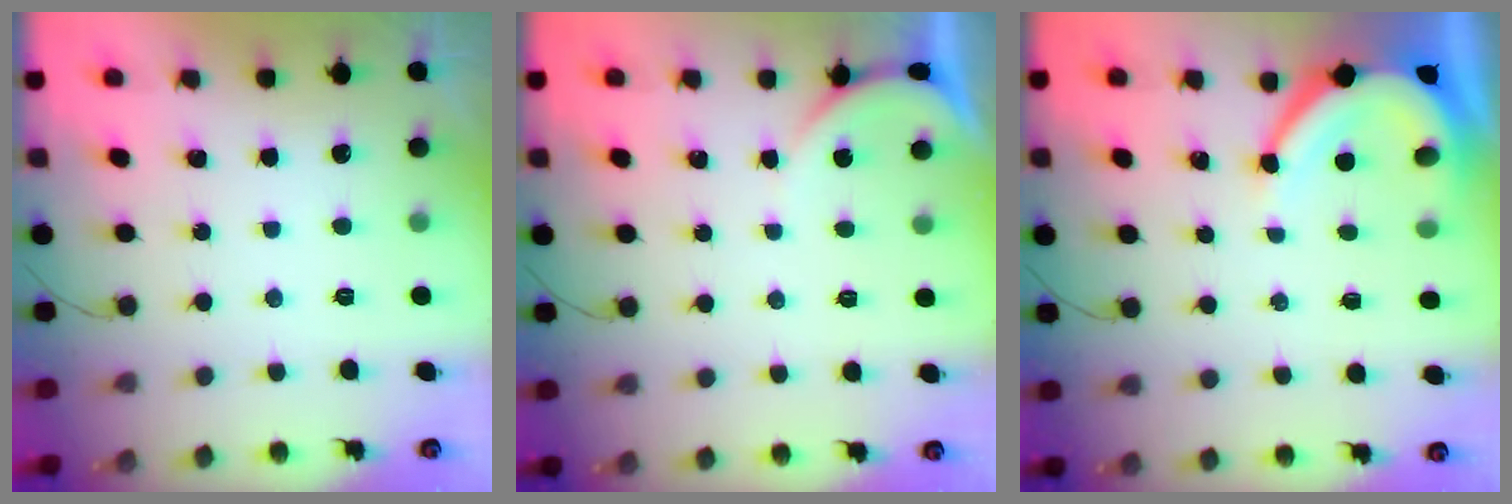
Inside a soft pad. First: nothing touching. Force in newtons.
{"total": 1.6, "press": 1.6, "slide": 0.1}
{"total": 9.1, "press": 9.0, "slide": 0.8}